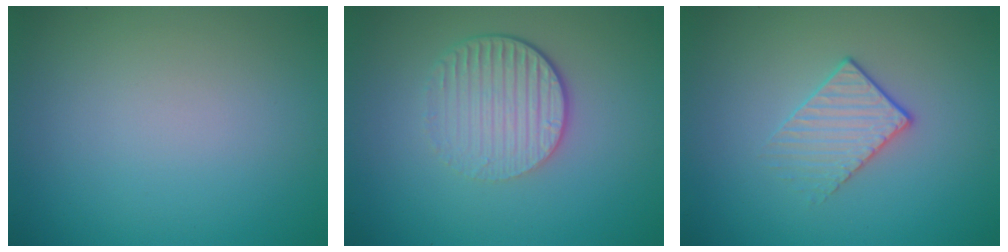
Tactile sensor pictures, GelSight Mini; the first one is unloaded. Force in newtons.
{"total": 4.3, "press": 2.8, "slide": 3.2}
{"total": 1.8, "press": 1.4, "slide": 1.1}